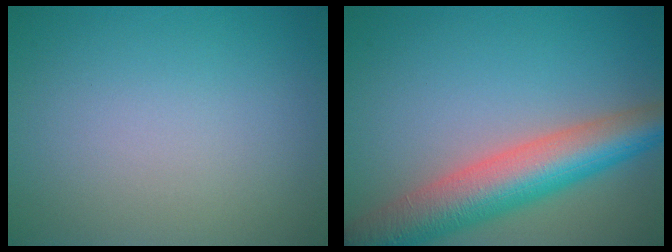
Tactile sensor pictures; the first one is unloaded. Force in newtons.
{"total": 8.4, "press": 8.4, "slide": 0.3}